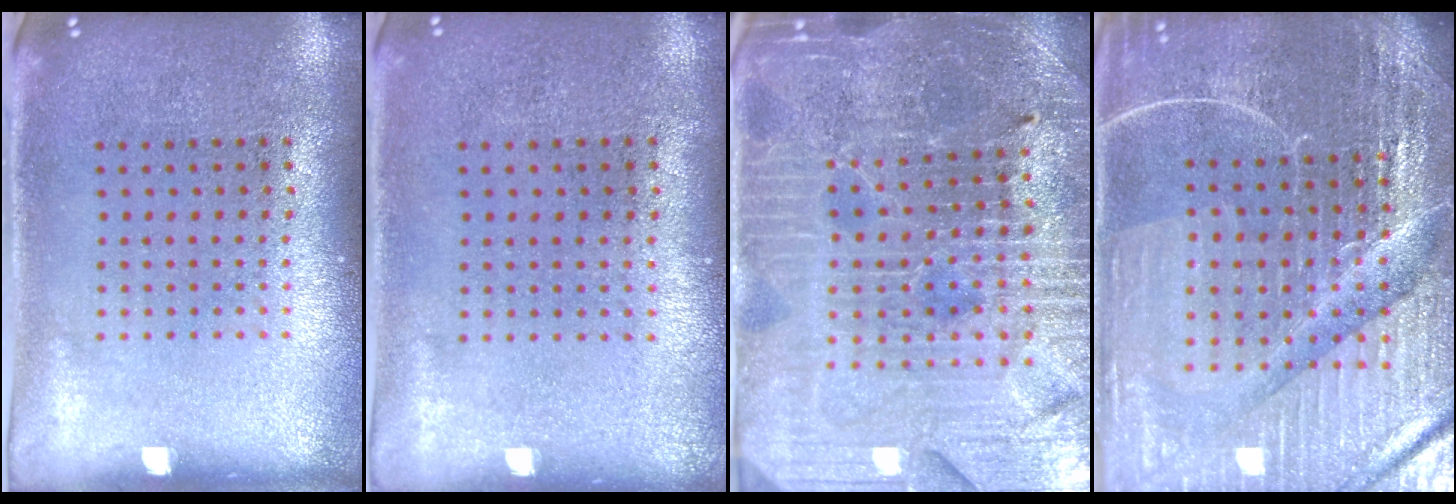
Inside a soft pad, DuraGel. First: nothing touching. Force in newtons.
{"total": 0.0}
{"total": 4.8, "press": 4.5, "slide": 1.6}
{"total": 5.5, "press": 5.1, "slide": 2.1}